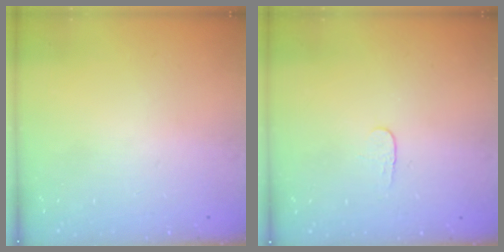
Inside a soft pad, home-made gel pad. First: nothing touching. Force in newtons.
{"total": 3.5, "press": 3.4, "slide": 0.4}